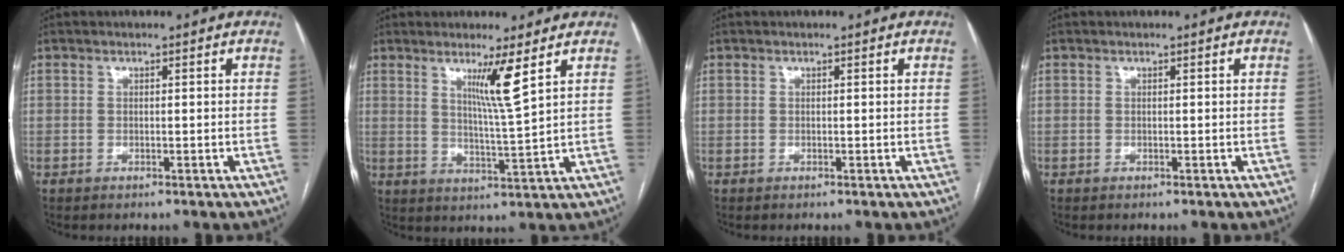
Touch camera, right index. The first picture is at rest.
{"total": 6.1, "force": [3.2, -1.4, 5.0], "torque": [-0.088, -0.019, 0.058]}
{"total": 0.0}
{"total": 0.0}